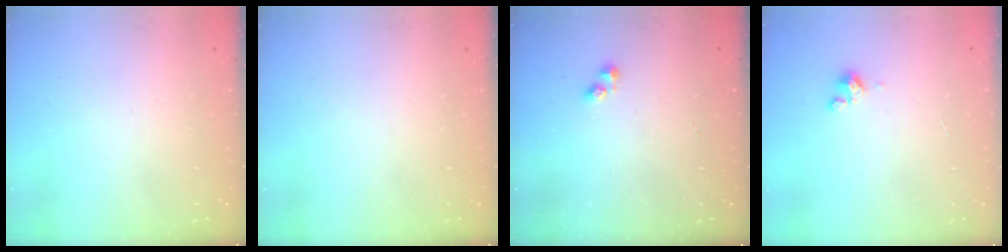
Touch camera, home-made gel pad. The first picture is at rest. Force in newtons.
{"total": 0.0}
{"total": 2.3, "press": 2.2, "slide": 0.3}
{"total": 1.8, "press": 1.7, "slide": 0.4}